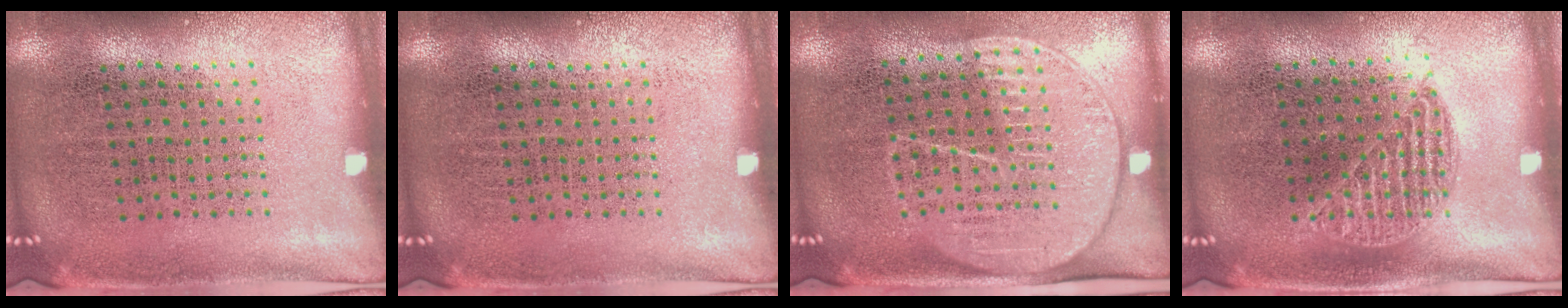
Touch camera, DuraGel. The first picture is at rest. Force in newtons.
{"total": 0.0}
{"total": 1.8, "press": 1.5, "slide": 1.0}
{"total": 0.8, "press": 0.6, "slide": 0.5}